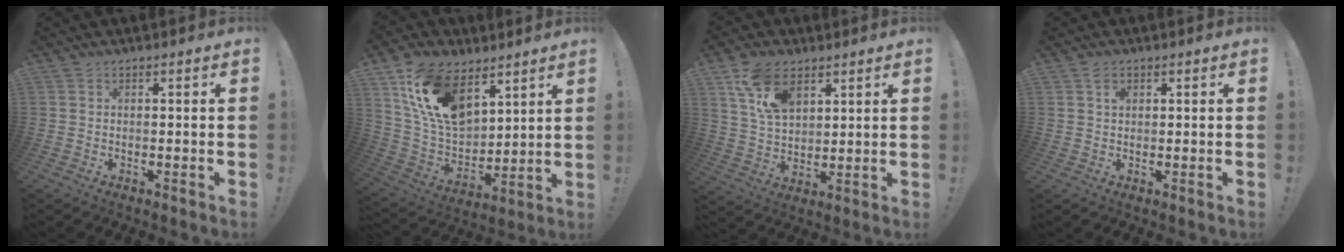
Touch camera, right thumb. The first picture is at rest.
{"total": 18.3, "force": [9.8, 11.2, 10.6], "torque": [-0.208, -0.055, 0.183]}
{"total": 11.7, "force": [7.1, 6.4, 6.7], "torque": [-0.121, -0.026, 0.136]}
{"total": 1.6, "force": [0.8, 0.9, 0.9], "torque": [-0.009, -0.002, 0.013]}